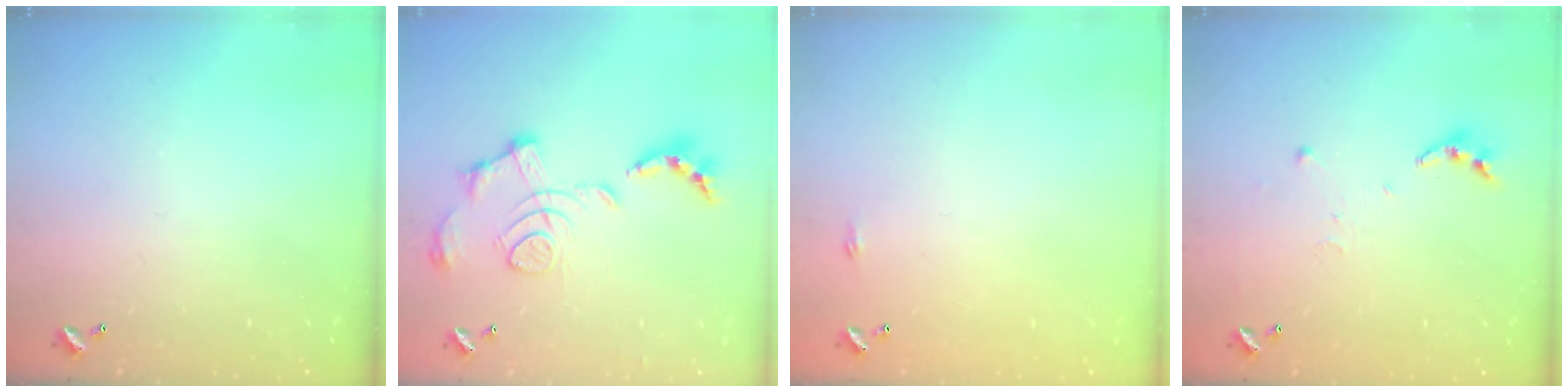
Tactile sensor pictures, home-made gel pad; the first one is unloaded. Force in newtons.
{"total": 1.7, "press": 1.1, "slide": 1.3}
{"total": 2.2, "press": 2.1, "slide": 0.4}
{"total": 3.8, "press": 3.8, "slide": 0.4}